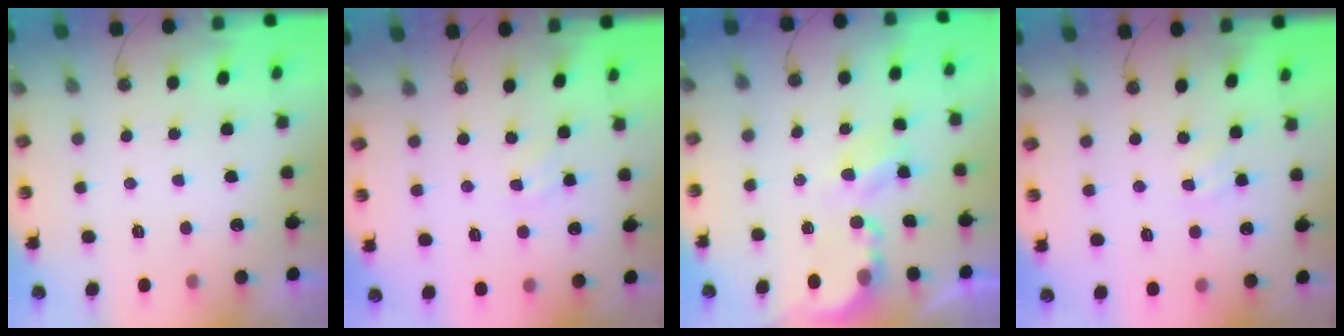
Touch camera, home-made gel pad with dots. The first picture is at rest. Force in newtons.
{"total": 0.9, "press": 0.9, "slide": 0.2}
{"total": 3.9, "press": 3.9, "slide": 0.1}
{"total": 0.9, "press": 0.9, "slide": 0.2}